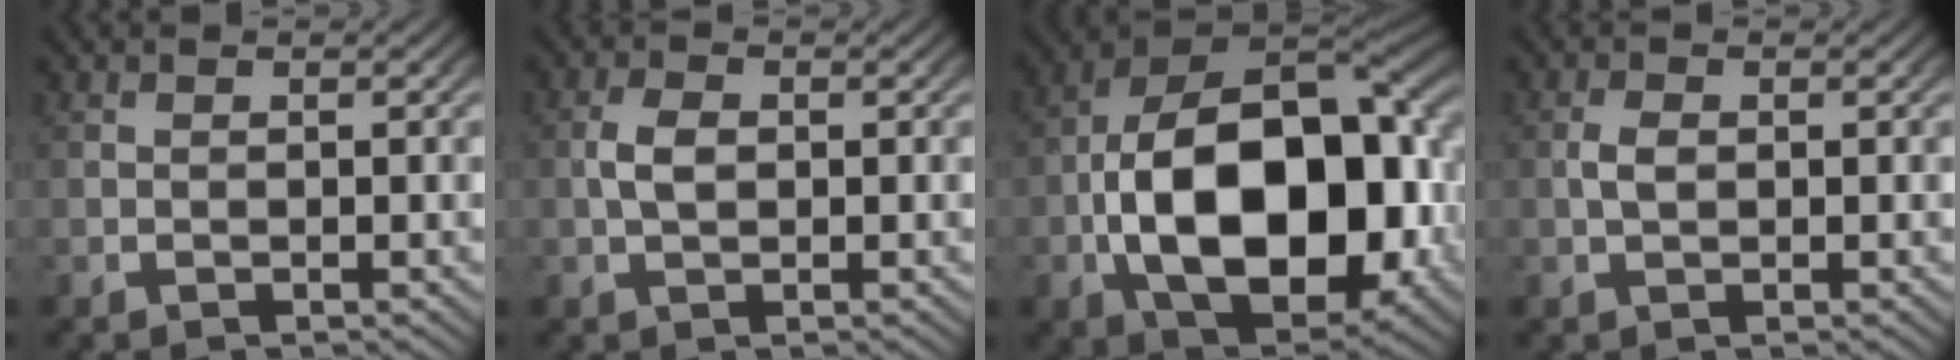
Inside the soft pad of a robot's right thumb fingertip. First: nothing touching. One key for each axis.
{"total": 2.2, "fx": 0.1, "fy": 1.4, "fz": 1.7, "tx": -0.038, "ty": -0.003, "tz": 0.004}
{"total": 22.2, "fx": -2.2, "fy": 14.1, "fz": 17.1, "tx": -0.324, "ty": -0.064, "tz": -0.006}
{"total": 1.3, "fx": 0.1, "fy": 0.8, "fz": 1.0, "tx": -0.025, "ty": -0.003, "tz": 0.004}